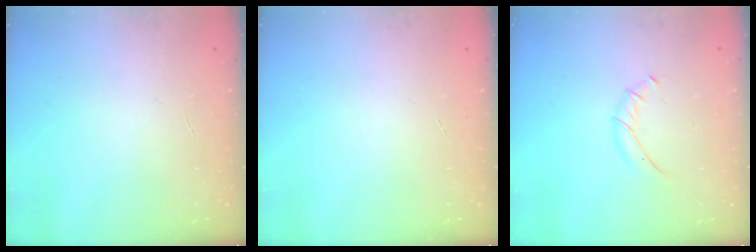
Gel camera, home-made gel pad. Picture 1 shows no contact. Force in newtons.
{"total": 0.0}
{"total": 6.6, "press": 6.5, "slide": 1.2}